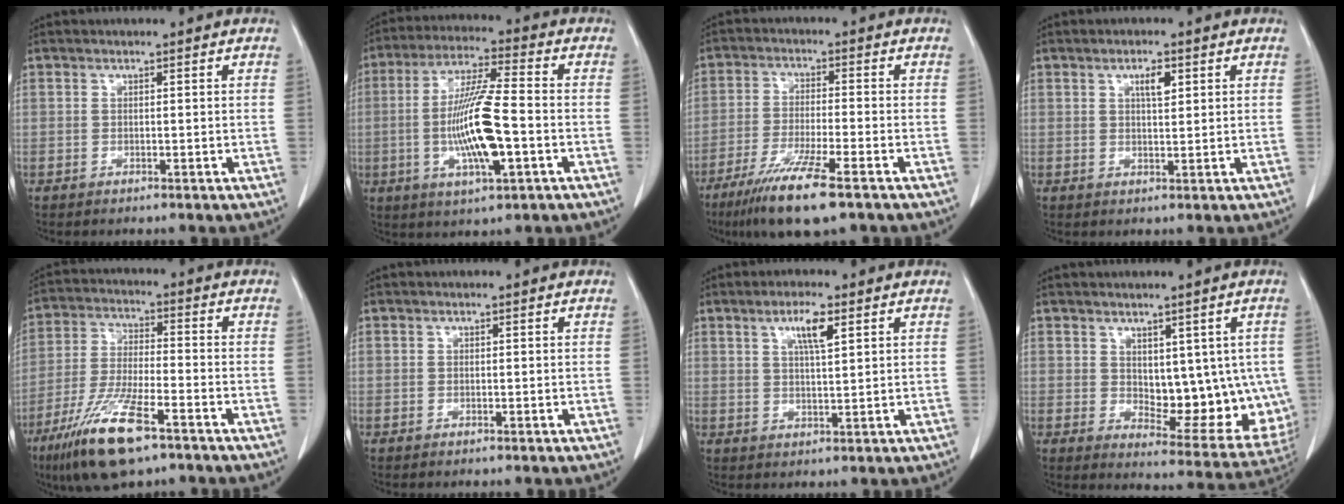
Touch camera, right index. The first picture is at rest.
{"total": 13.2, "force": [-2.5, 1.6, 12.9], "torque": [-0.250, -0.006, -0.046]}
{"total": 10.7, "force": [-6.9, 0.6, 8.1], "torque": [-0.151, -0.030, -0.116]}
{"total": 2.8, "force": [1.2, 0.9, 2.4], "torque": [-0.041, -0.001, 0.021]}
{"total": 13.1, "force": [-7.9, 2.4, 10.1], "torque": [-0.206, -0.028, -0.140]}
{"total": 0.0}
{"total": 4.7, "force": [2.3, 0.6, 4.0], "torque": [-0.074, 0.001, 0.041]}
{"total": 12.8, "force": [0.9, 6.5, 11.0], "torque": [-0.130, -0.008, 0.031]}